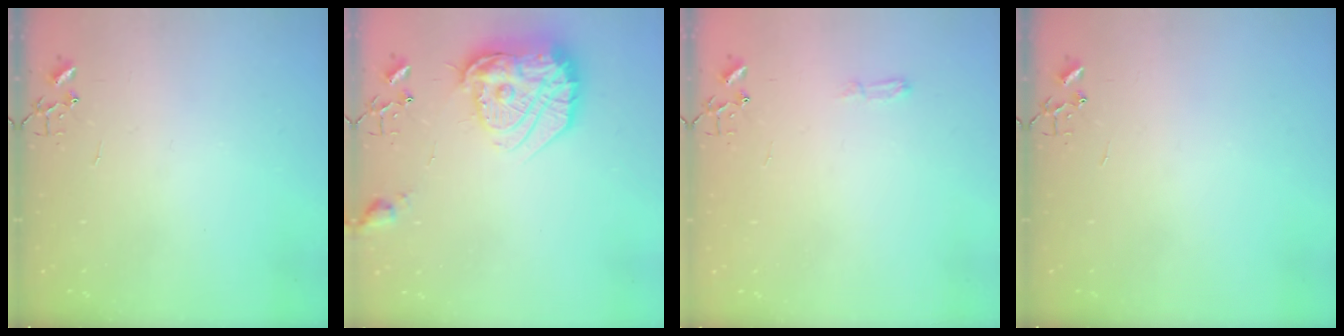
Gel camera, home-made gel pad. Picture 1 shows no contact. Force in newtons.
{"total": 21.6, "press": 21.5, "slide": 1.7}
{"total": 3.8, "press": 3.8, "slide": 0.5}
{"total": 0.0}